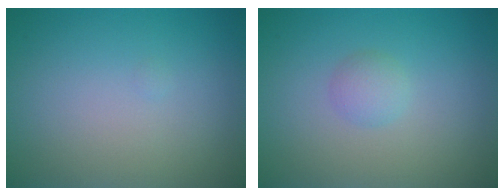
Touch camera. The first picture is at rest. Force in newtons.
{"total": 1.4, "press": 1.4, "slide": 0.0}